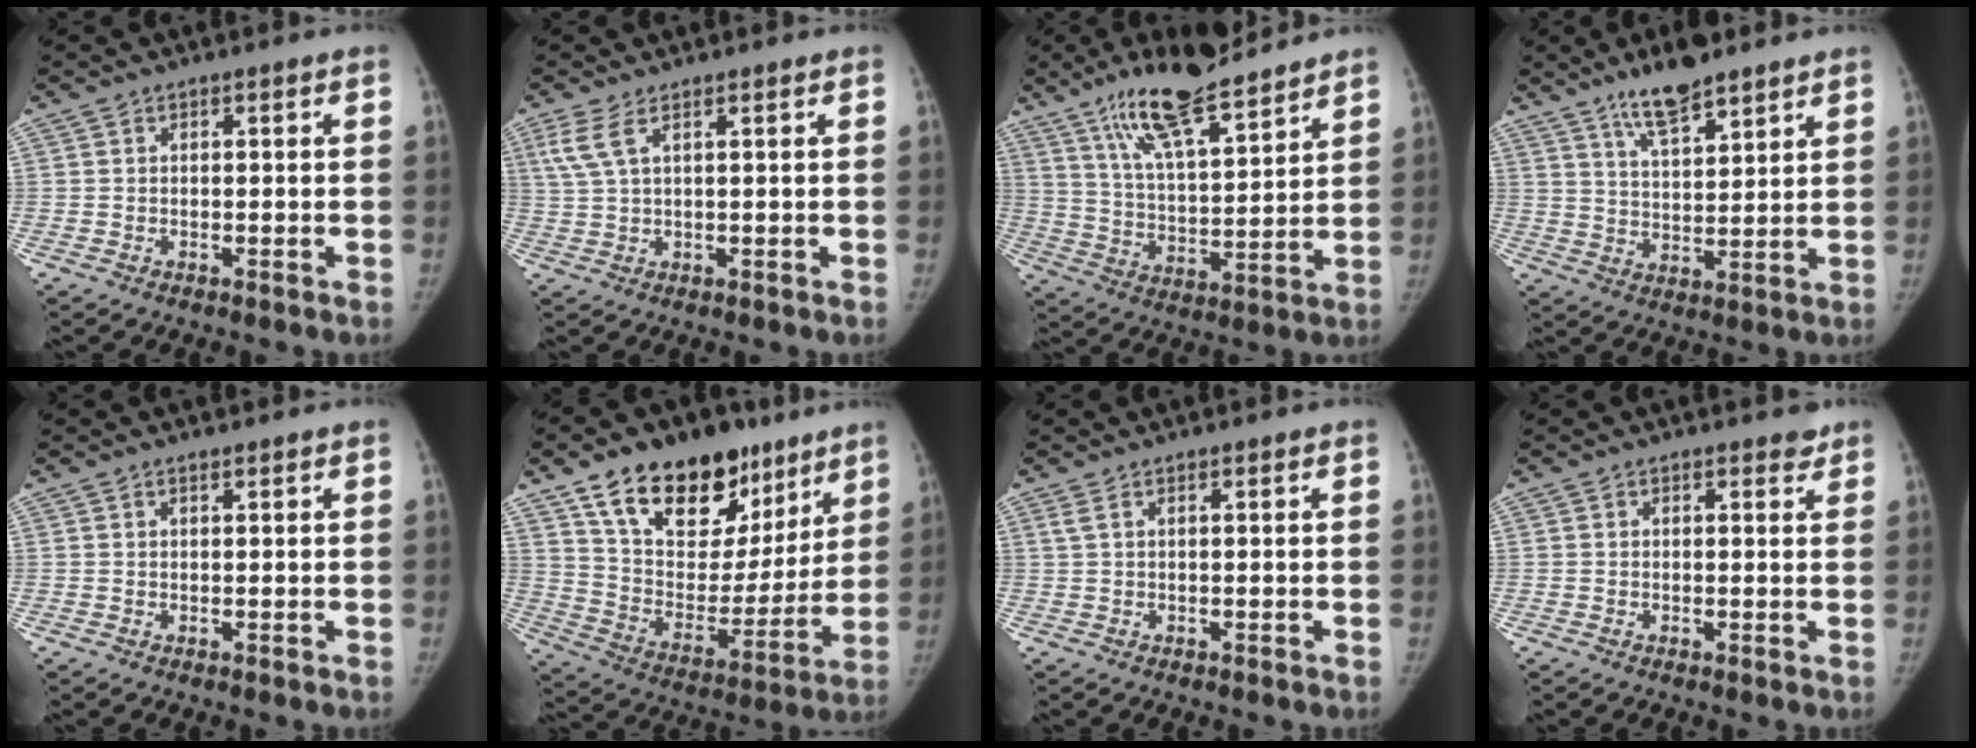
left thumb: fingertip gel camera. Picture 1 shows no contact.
{"total": 4.1, "force": [2.1, 1.2, 3.3], "torque": [-0.090, 0.004, 0.053]}
{"total": 16.9, "force": [12.6, 4.0, 10.5], "torque": [-0.163, -0.061, 0.225]}
{"total": 10.1, "force": [7.4, 2.7, 6.2], "torque": [-0.091, -0.043, 0.132]}
{"total": 0.7, "force": [0.6, 0.2, 0.3], "torque": [-0.007, -0.004, 0.011]}
{"total": 25.2, "force": [15.5, 14.6, 13.4], "torque": [-0.169, -0.040, 0.262]}
{"total": 1.3, "force": [0.8, 0.3, 1.0], "torque": [-0.028, 0.006, 0.020]}
{"total": 1.5, "force": [1.2, 0.8, 0.5], "torque": [0.008, -0.007, 0.011]}